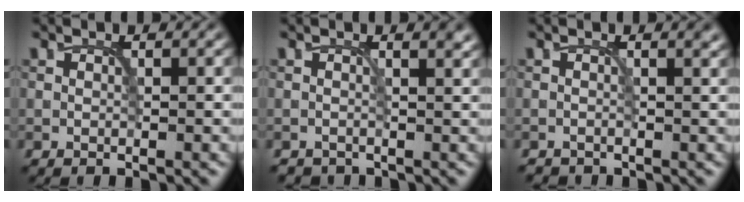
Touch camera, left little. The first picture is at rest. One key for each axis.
{"total": 1.0, "fx": -0.1, "fy": 0.7, "fz": 0.7, "tx": -0.003, "ty": -0.007, "tz": 0.000}
{"total": 0.8, "fx": -0.4, "fy": 0.6, "fz": 0.4, "tx": -0.002, "ty": -0.008, "tz": -0.006}